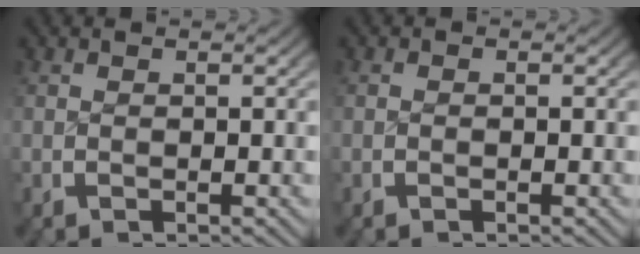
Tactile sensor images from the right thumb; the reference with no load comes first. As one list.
[{"total": 0.9, "force": [-0.8, 0.0, -0.3], "torque": [-0.003, -0.005, -0.014]}]